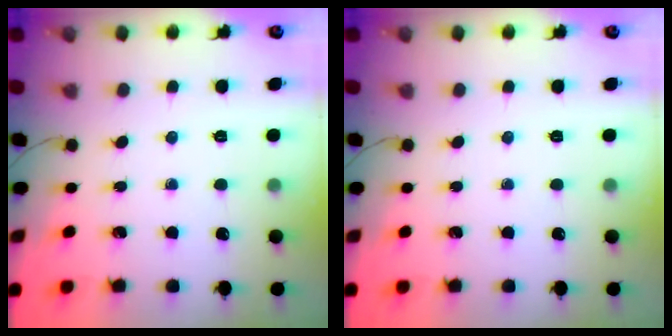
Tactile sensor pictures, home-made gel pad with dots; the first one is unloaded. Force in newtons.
{"total": 0.0}